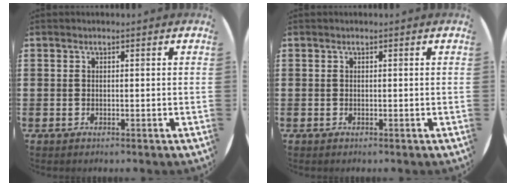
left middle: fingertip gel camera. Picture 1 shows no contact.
{"total": 0.0}